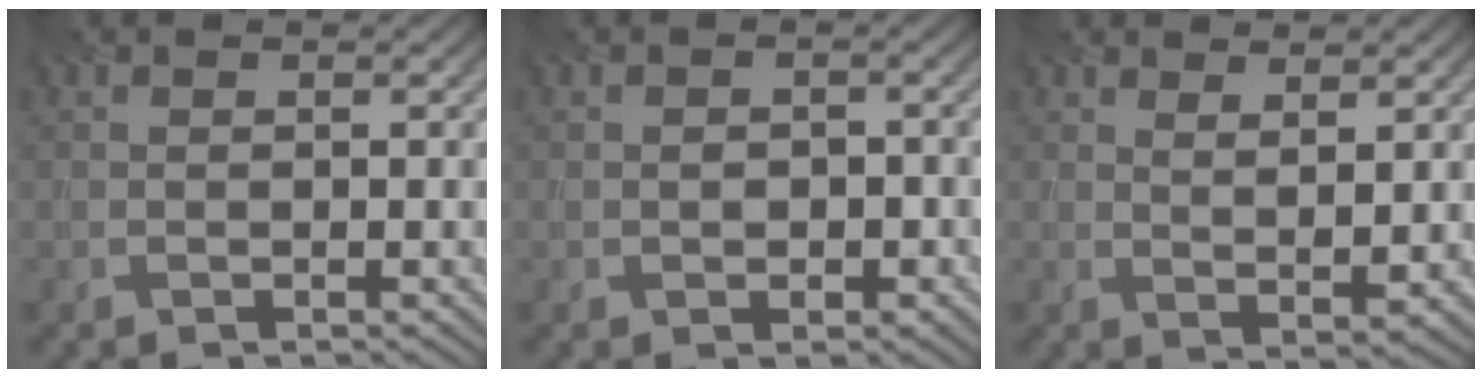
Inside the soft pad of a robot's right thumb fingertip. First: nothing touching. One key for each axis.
{"total": 1.6, "fx": -0.3, "fy": 1.3, "fz": 0.7, "tx": -0.013, "ty": -0.005, "tz": -0.006}
{"total": 2.7, "fx": 2.0, "fy": 0.5, "fz": 1.7, "tx": -0.037, "ty": -0.010, "tz": 0.041}